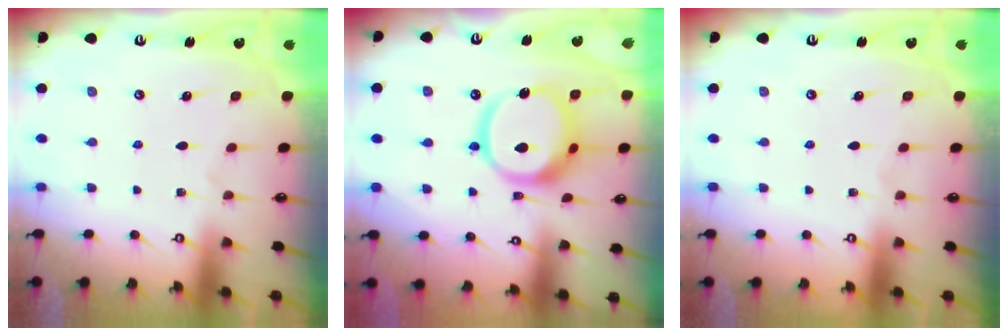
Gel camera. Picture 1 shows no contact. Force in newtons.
{"total": 16.9, "press": 16.8, "slide": 2.1}
{"total": 0.0}